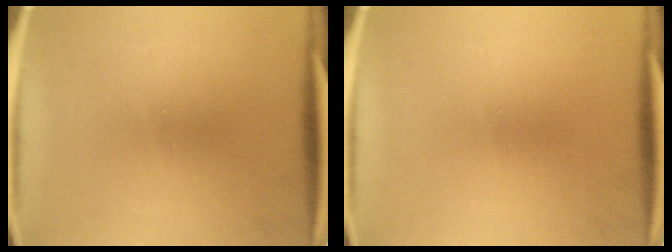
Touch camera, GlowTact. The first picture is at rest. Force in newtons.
{"total": 0.0}